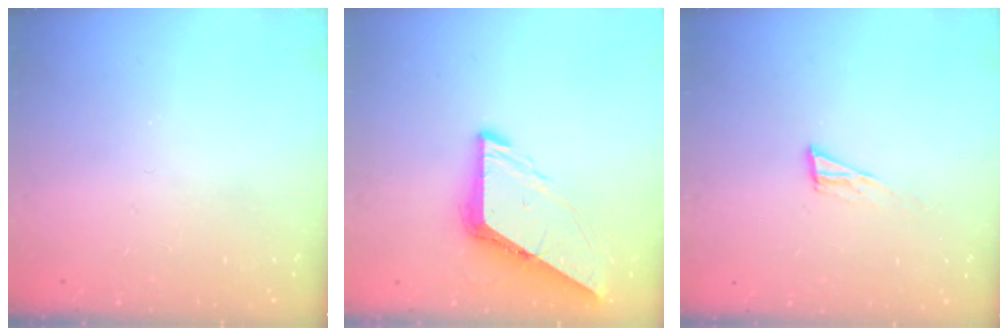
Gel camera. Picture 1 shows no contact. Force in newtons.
{"total": 8.6, "press": 8.5, "slide": 1.1}
{"total": 5.9, "press": 5.8, "slide": 0.7}